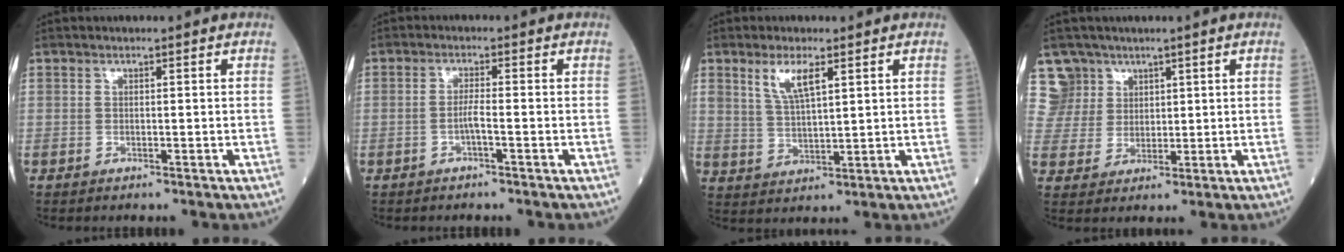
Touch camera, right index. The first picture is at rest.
{"total": 2.0, "force": [-0.8, -0.1, 1.9], "torque": [-0.034, 0.001, -0.018]}
{"total": 5.6, "force": [3.0, 1.4, 4.6], "torque": [-0.095, -0.002, 0.062]}
{"total": 6.6, "force": [4.1, 5.0, -1.2], "torque": [0.034, 0.007, 0.082]}